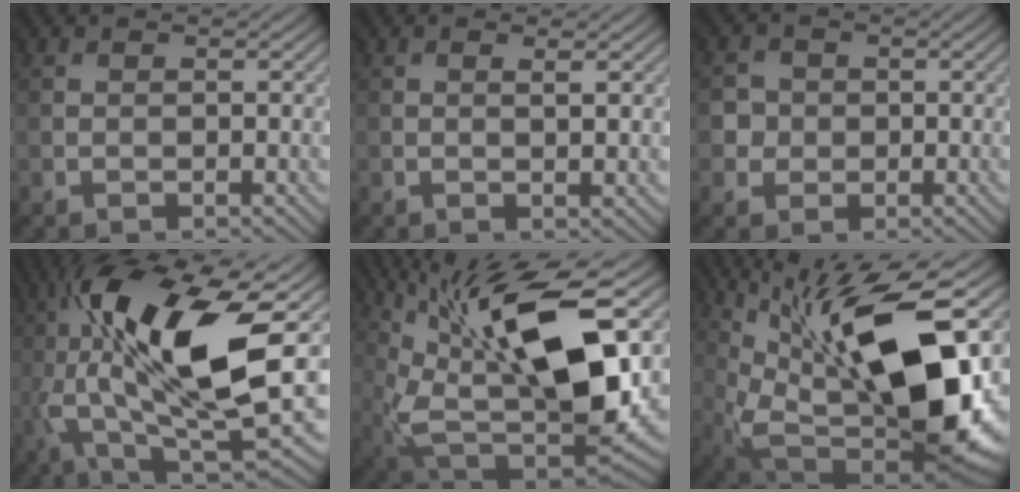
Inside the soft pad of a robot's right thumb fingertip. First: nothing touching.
{"total": 1.3, "force": [0.5, -0.3, 1.1], "torque": [-0.027, -0.002, 0.008]}
{"total": 2.4, "force": [-0.4, 2.2, -0.9], "torque": [0.003, -0.005, -0.011]}
{"total": 18.1, "force": [1.9, 6.4, 16.8], "torque": [-0.311, 0.019, 0.029]}
{"total": 15.4, "force": [4.8, 6.1, 13.3], "torque": [-0.250, 0.002, 0.092]}
{"total": 16.1, "force": [4.4, 5.4, 14.6], "torque": [-0.250, 0.016, 0.080]}